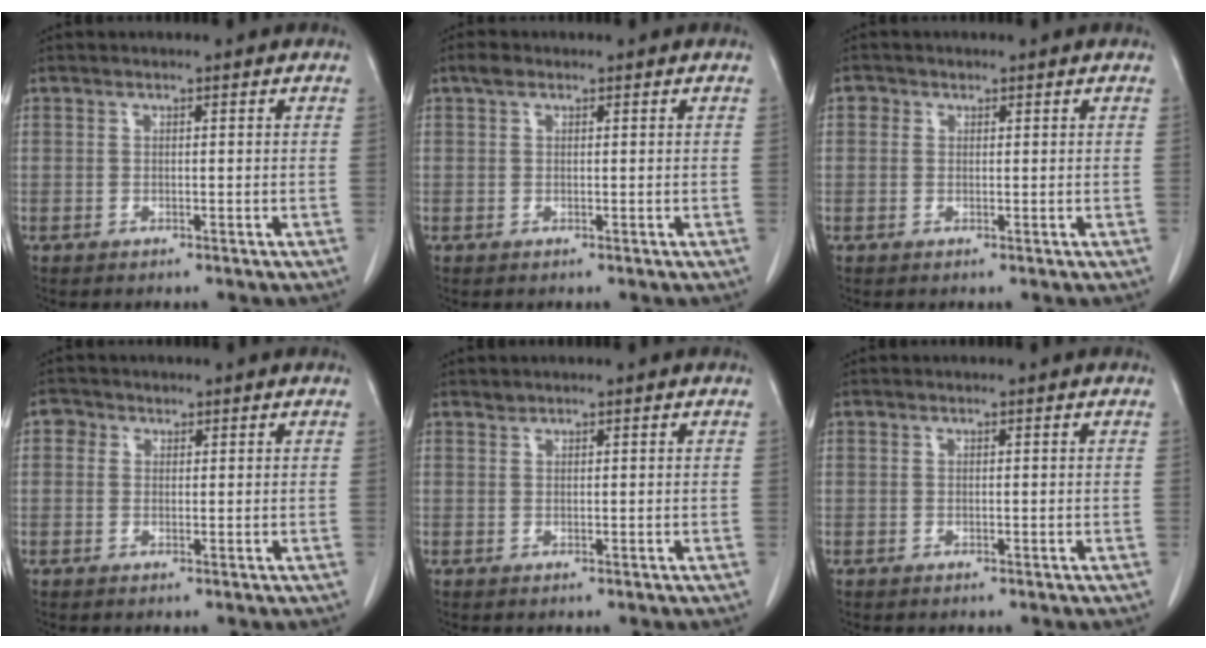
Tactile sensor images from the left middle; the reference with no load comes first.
{"total": 1.2, "force": [0.8, 0.7, 0.6], "torque": [-0.013, 0.011, 0.013]}
{"total": 1.2, "force": [0.5, 1.0, 0.2], "torque": [0.004, 0.002, 0.004]}
{"total": 1.8, "force": [0.8, 1.6, 0.4], "torque": [-0.001, 0.006, 0.007]}
{"total": 0.5, "force": [0.5, 0.0, -0.1], "torque": [-0.002, -0.003, 0.009]}
{"total": 0.0}